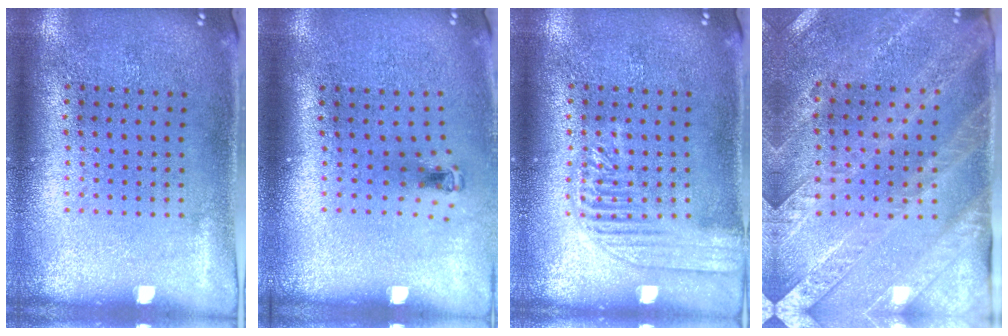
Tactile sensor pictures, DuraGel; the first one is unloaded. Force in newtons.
{"total": 0.6, "press": 0.3, "slide": 0.5}
{"total": 2.4, "press": 2.4, "slide": 0.3}
{"total": 2.7, "press": 2.5, "slide": 1.0}